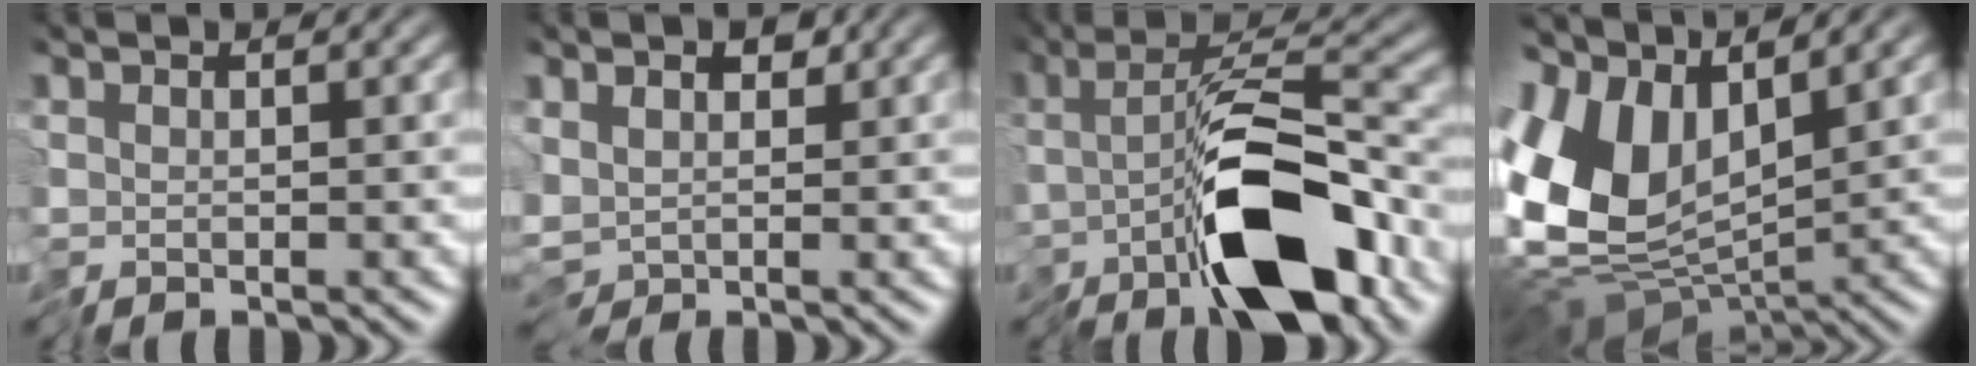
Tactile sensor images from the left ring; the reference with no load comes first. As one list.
[{"total": 4.1, "force": [0.6, 2.9, 2.8], "torque": [-0.058, 0.002, 0.008]}, {"total": 11.0, "force": [-4.3, 3.6, 9.5], "torque": [-0.147, -0.002, -0.078]}, {"total": 11.3, "force": [0.5, 7.1, 8.8], "torque": [-0.199, -0.004, 0.000]}]